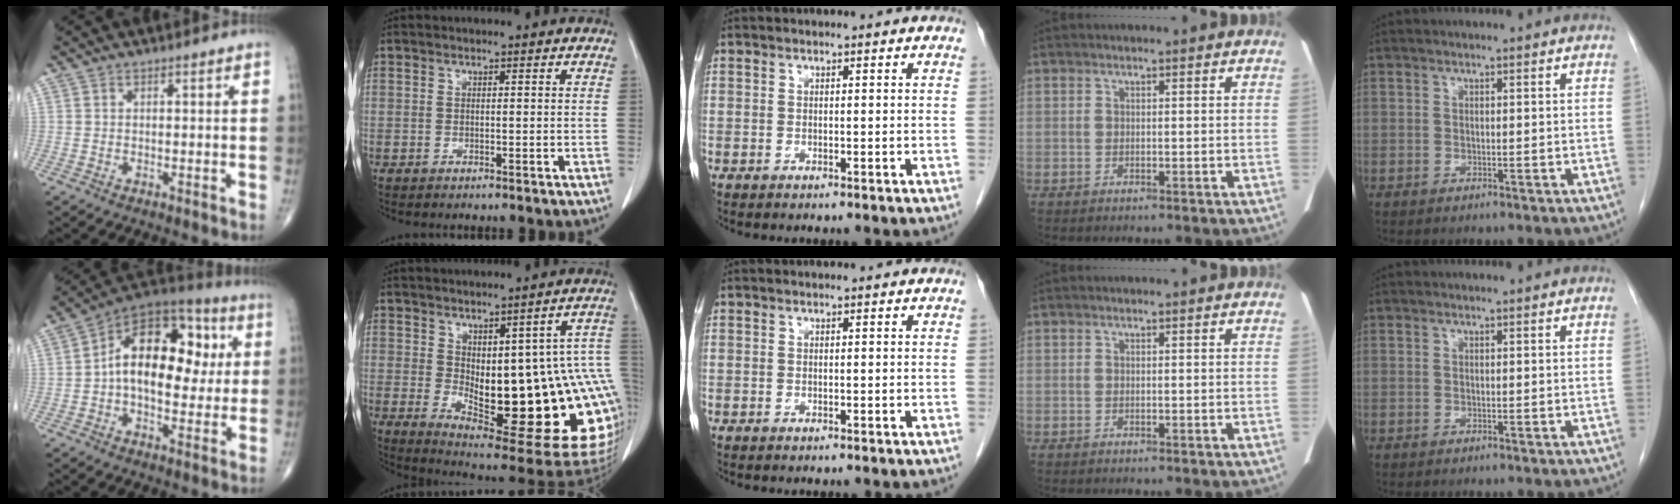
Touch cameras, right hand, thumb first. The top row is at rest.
{"thumb": {"total": 20.0, "force": [2.1, 12.0, 15.8], "torque": [-0.205, 0.032, 0.023]}, "index": {"total": 23.0, "force": [-2.9, 7.1, 21.7], "torque": [-0.212, 0.004, -0.012]}}